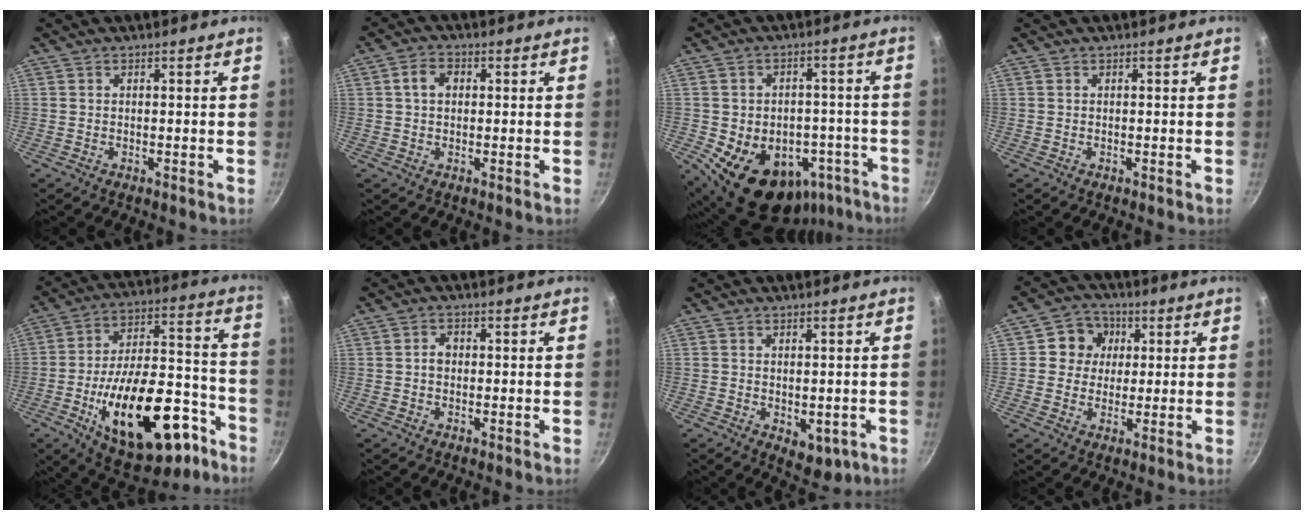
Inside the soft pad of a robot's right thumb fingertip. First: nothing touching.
{"total": 4.2, "force": [0.7, 3.0, 2.8], "torque": [-0.039, 0.011, 0.007]}
{"total": 19.2, "force": [-8.4, 13.7, 10.5], "torque": [-0.130, 0.034, -0.091]}
{"total": 0.0}
{"total": 27.9, "force": [-12.3, 13.8, 20.9], "torque": [-0.285, 0.076, -0.163]}
{"total": 2.3, "force": [0.0, 1.8, 1.5], "torque": [-0.016, 0.009, -0.001]}
{"total": 5.3, "force": [-1.1, 3.4, 3.9], "torque": [-0.040, -0.006, -0.006]}
{"total": 7.3, "force": [1.7, 6.8, 2.2], "torque": [0.007, 0.007, 0.016]}